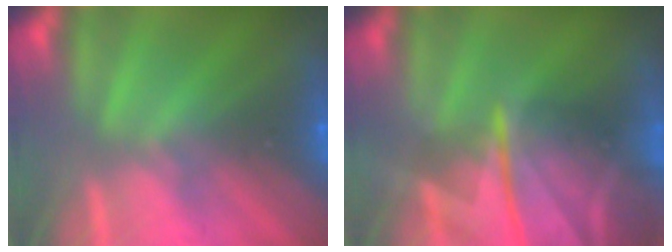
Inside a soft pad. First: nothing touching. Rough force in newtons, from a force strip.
{"total": 7.6}